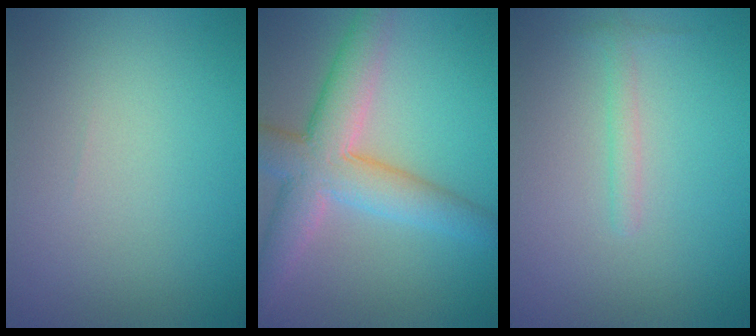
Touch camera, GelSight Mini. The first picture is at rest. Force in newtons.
{"total": 6.9, "press": 6.9, "slide": 0.4}
{"total": 1.1, "press": 1.1, "slide": 0.0}